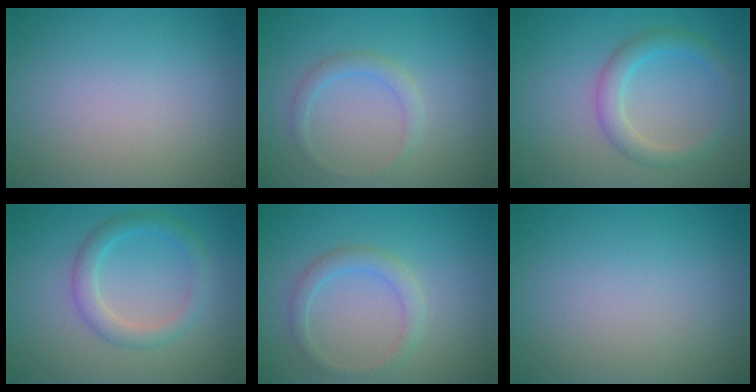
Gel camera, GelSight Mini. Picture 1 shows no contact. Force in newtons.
{"total": 1.6, "press": 1.6, "slide": 0.2}
{"total": 2.8, "press": 2.8, "slide": 0.1}
{"total": 2.7, "press": 2.7, "slide": 0.1}
{"total": 2.0, "press": 2.0, "slide": 0.3}
{"total": 0.0}